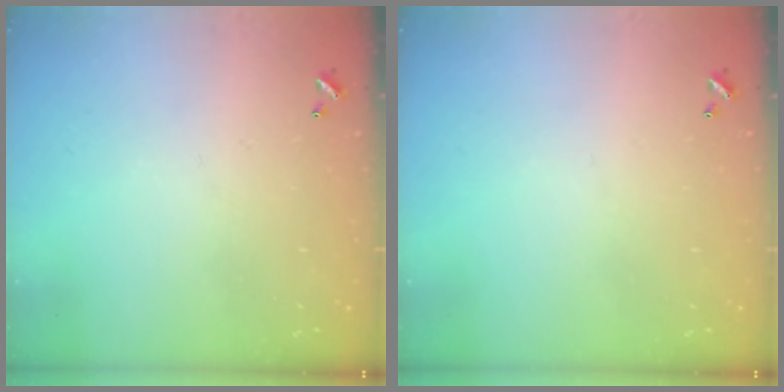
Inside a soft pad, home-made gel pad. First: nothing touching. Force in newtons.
{"total": 0.0}